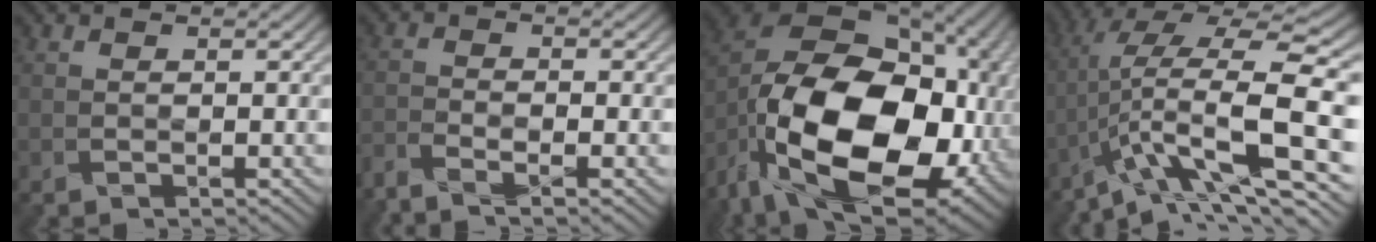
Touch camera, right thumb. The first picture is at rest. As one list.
[{"total": 4.0, "force": [-3.2, 0.8, 2.1], "torque": [-0.046, -0.009, -0.069]}, {"total": 22.4, "force": [-6.6, 14.0, 16.1], "torque": [-0.346, -0.037, -0.094]}, {"total": 12.7, "force": [-3.5, 3.5, 11.7], "torque": [-0.217, 0.011, -0.056]}]